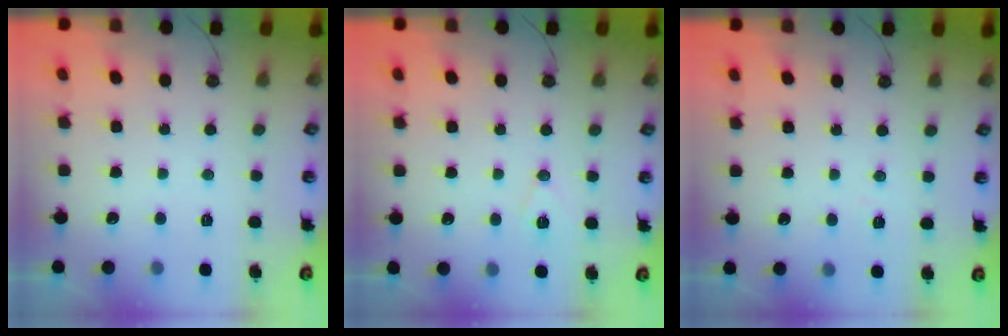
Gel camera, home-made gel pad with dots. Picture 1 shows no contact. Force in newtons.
{"total": 7.3, "press": 6.4, "slide": 3.6}
{"total": 4.7, "press": 4.6, "slide": 1.2}